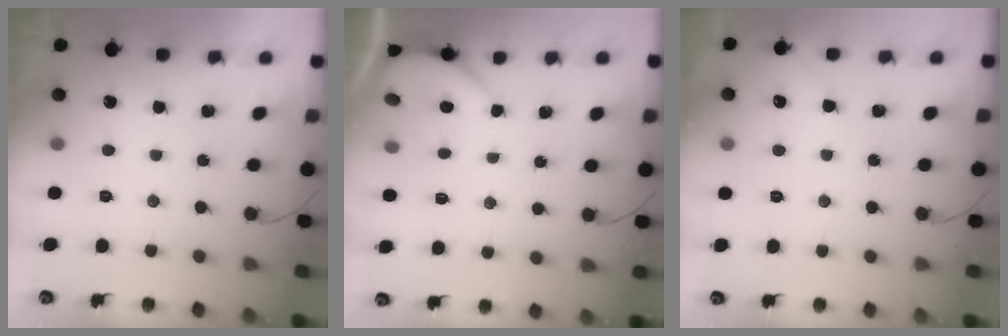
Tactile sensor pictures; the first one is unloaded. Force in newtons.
{"total": 2.3, "press": 2.3, "slide": 0.2}
{"total": 2.7, "press": 2.7, "slide": 0.4}